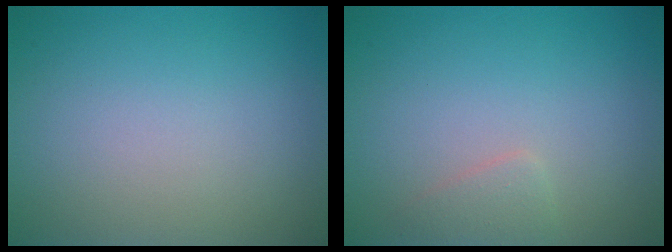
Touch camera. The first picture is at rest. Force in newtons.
{"total": 1.2, "press": 1.2, "slide": 0.1}